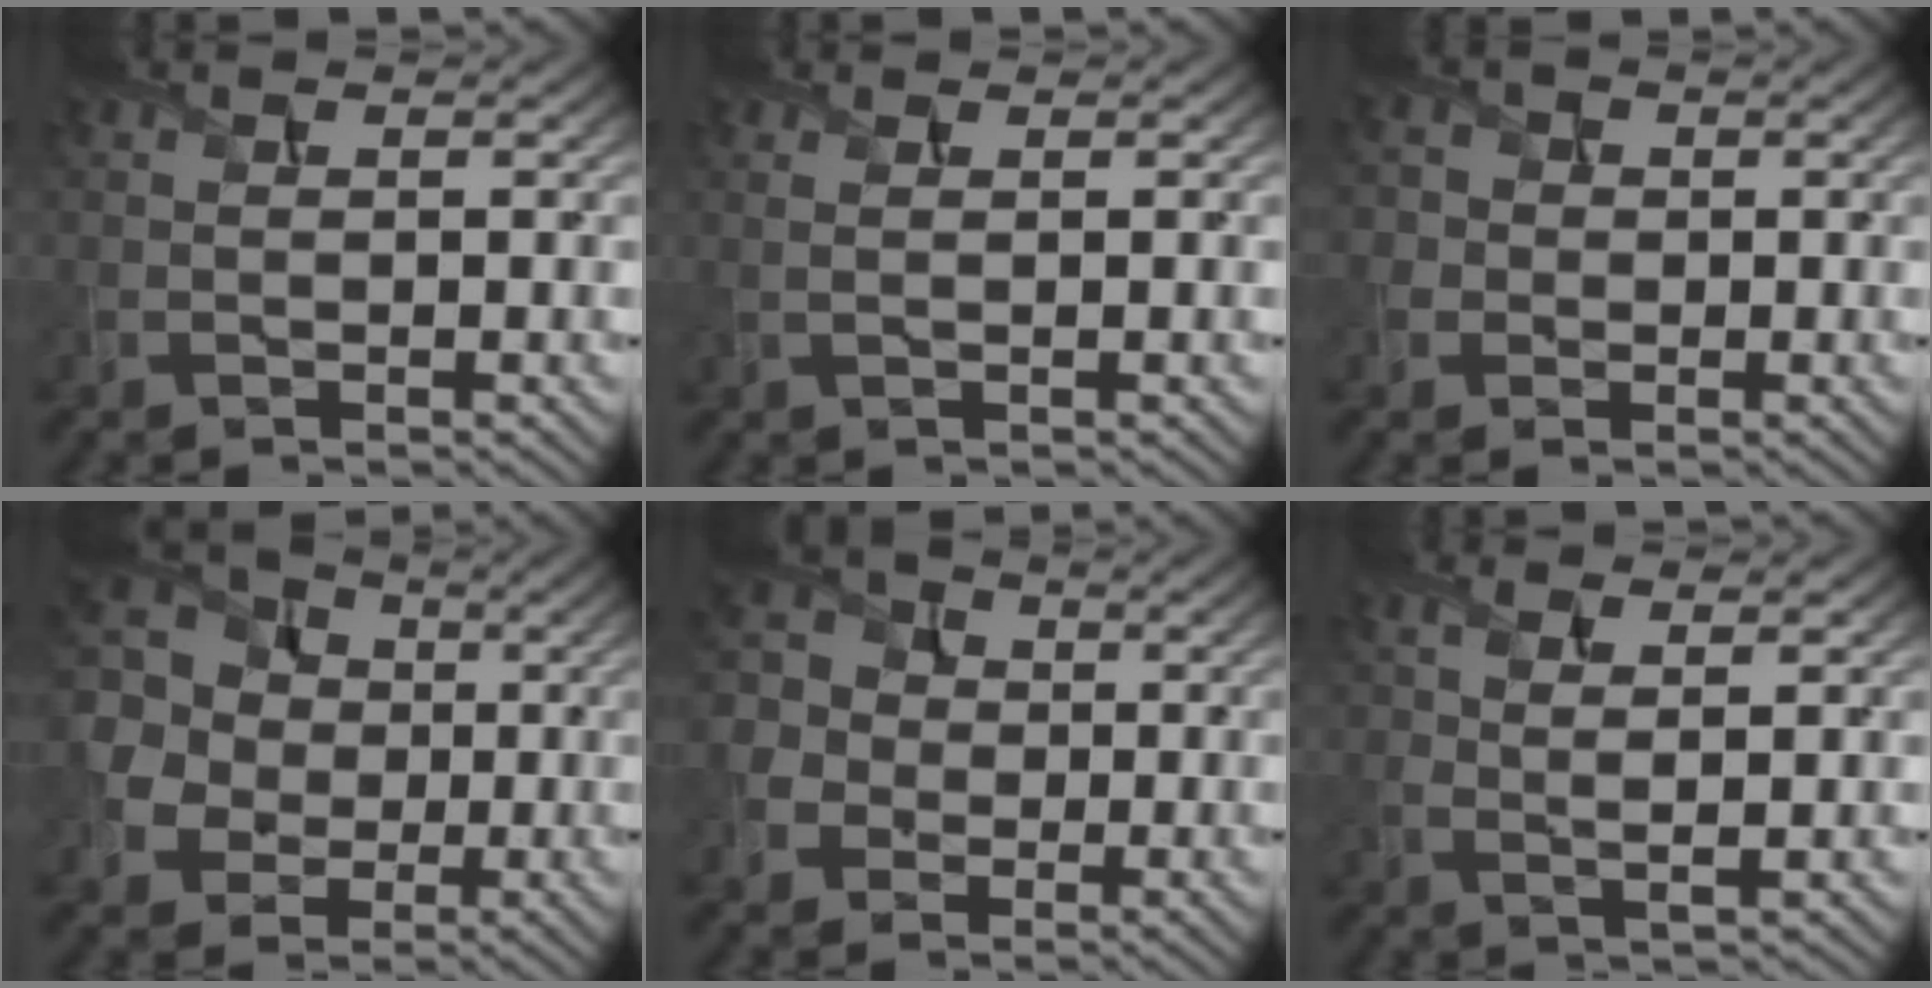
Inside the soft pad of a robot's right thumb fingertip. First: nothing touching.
{"total": 1.0, "force": [0.4, 0.1, 0.8], "torque": [-0.021, 0.003, 0.005]}
{"total": 2.9, "force": [0.1, 2.9, 0.5], "torque": [-0.013, 0.006, -0.022]}
{"total": 14.8, "force": [1.7, 12.9, 7.1], "torque": [-0.232, 0.010, 0.006]}
{"total": 6.9, "force": [-0.9, 6.3, 2.7], "torque": [-0.090, 0.001, -0.039]}
{"total": 2.8, "force": [1.3, 0.8, 2.3], "torque": [-0.057, 0.000, 0.027]}